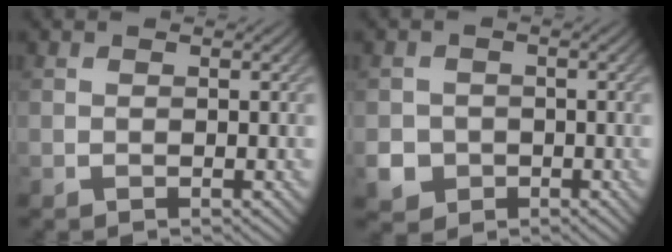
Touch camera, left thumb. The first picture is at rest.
{"total": 3.9, "force": [-1.5, 3.5, 1.0], "torque": [-0.023, -0.008, -0.034]}